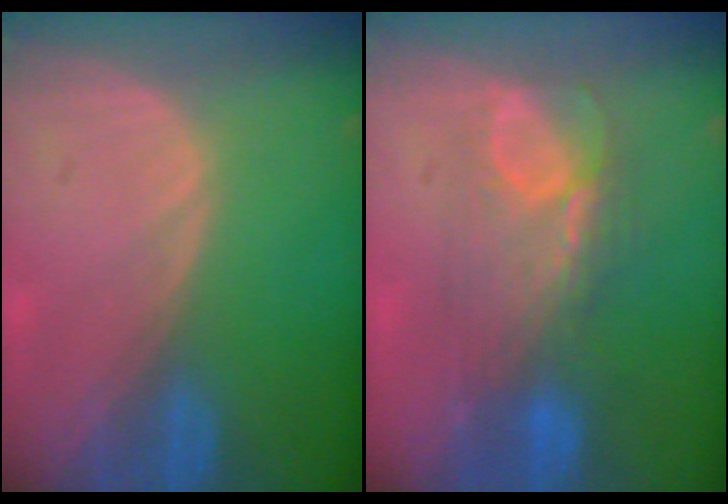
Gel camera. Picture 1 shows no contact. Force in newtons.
{"total": 7.7, "press": 7.4, "slide": 2.2}